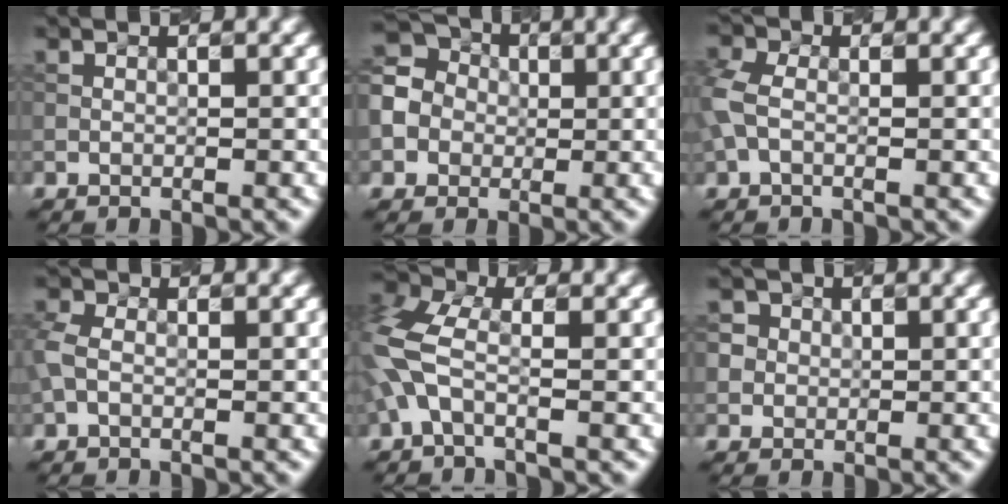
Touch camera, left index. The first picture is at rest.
{"total": 6.9, "force": [-1.1, 6.4, 2.4], "torque": [-0.067, 0.017, -0.044]}
{"total": 2.8, "force": [-0.1, 1.9, 2.0], "torque": [-0.059, 0.006, -0.014]}
{"total": 2.0, "force": [-0.3, 1.4, 1.4], "torque": [-0.040, 0.004, -0.014]}
{"total": 5.9, "force": [-1.0, 3.1, 4.9], "torque": [-0.131, 0.012, -0.042]}
{"total": 4.1, "force": [1.4, 3.6, 1.3], "torque": [-0.007, 0.023, 0.006]}